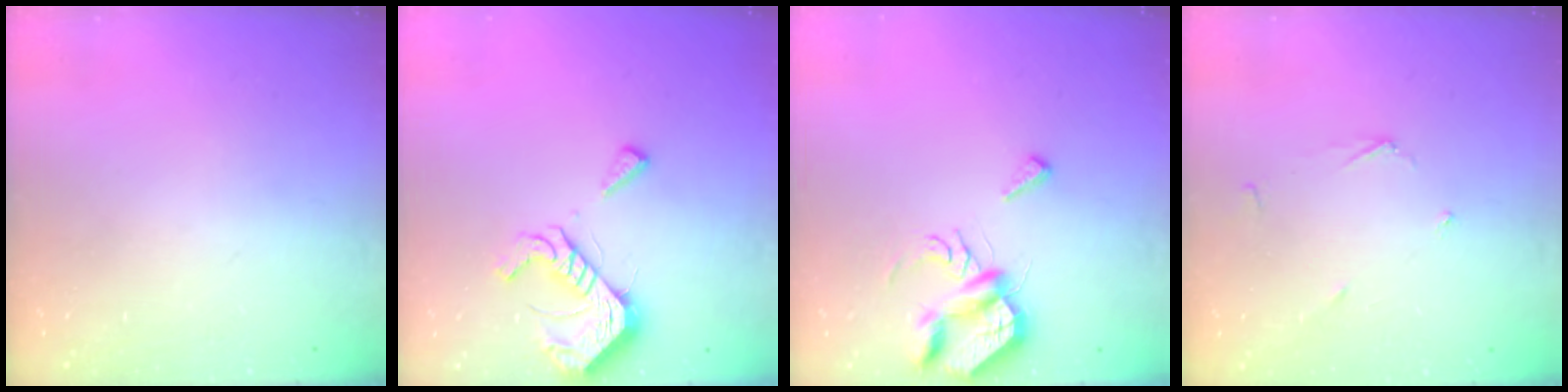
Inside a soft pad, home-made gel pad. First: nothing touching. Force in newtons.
{"total": 12.2, "press": 12.2, "slide": 0.5}
{"total": 8.0, "press": 7.9, "slide": 0.8}
{"total": 2.5, "press": 2.5, "slide": 0.2}